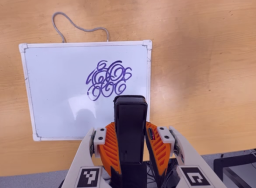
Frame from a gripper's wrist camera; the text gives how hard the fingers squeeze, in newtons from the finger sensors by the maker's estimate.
{"total": 6.2, "left": 4.2, "right": 8.2}